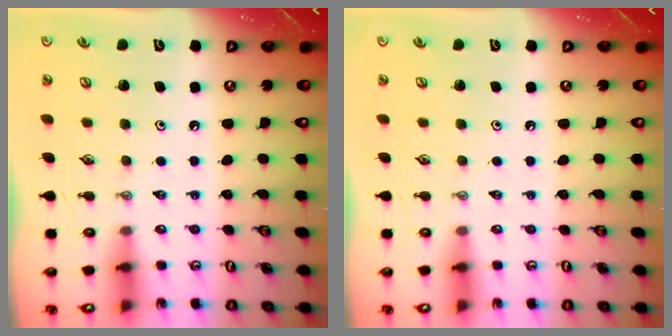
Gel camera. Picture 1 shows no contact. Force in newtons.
{"total": 0.0}